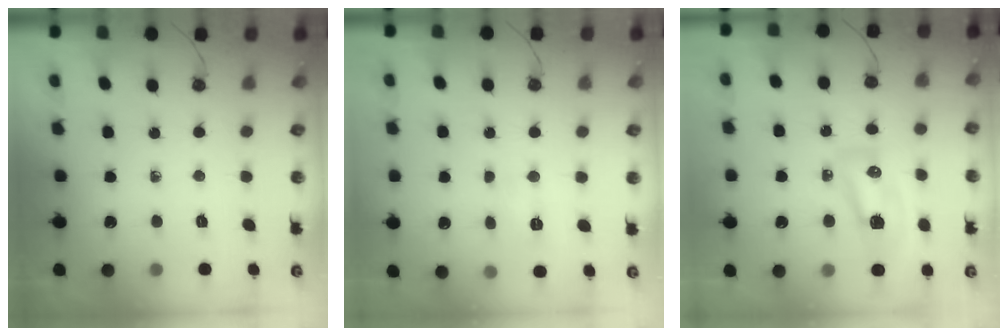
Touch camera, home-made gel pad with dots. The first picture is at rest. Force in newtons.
{"total": 3.5, "press": 3.5, "slide": 0.4}
{"total": 8.5, "press": 8.5, "slide": 0.6}